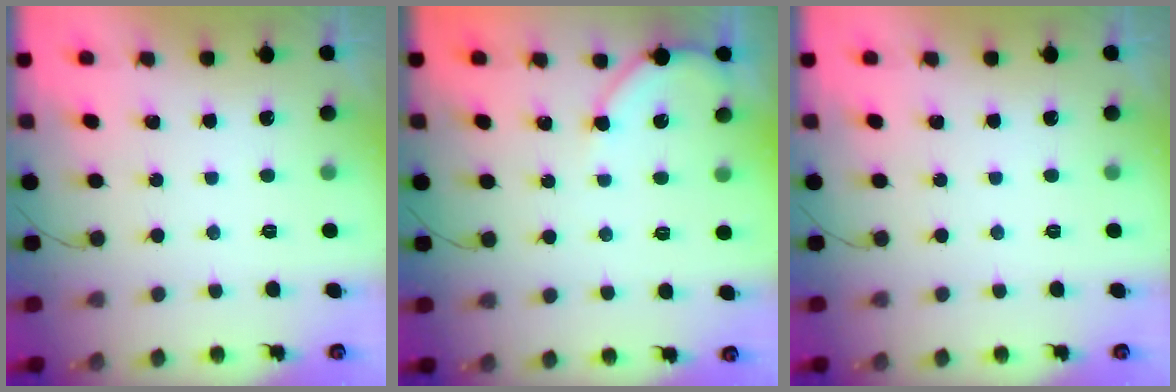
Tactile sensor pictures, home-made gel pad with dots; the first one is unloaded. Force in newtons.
{"total": 5.1, "press": 5.0, "slide": 0.9}
{"total": 0.0}